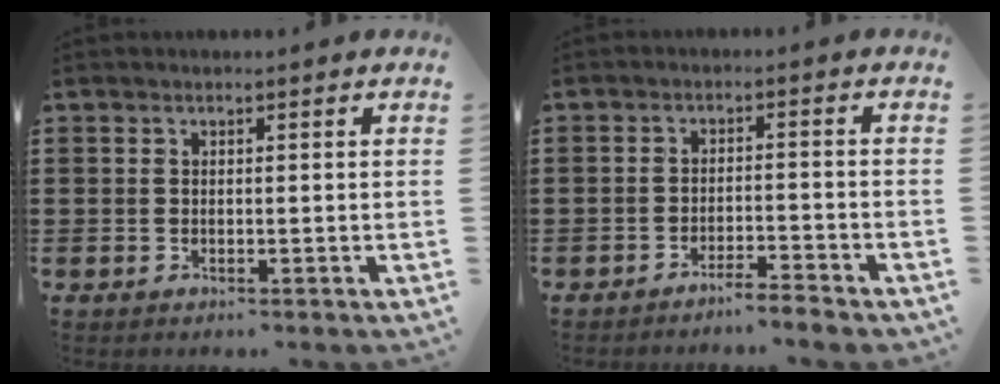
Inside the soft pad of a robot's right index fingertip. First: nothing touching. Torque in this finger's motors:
{"motor_torque": [1.15, 0.99, 0.06, 0.00]}